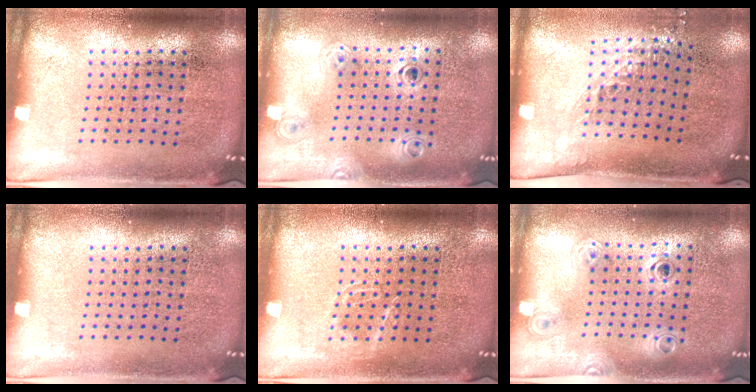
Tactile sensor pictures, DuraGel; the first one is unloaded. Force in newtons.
{"total": 1.2, "press": 1.0, "slide": 0.6}
{"total": 1.4, "press": 1.0, "slide": 1.0}
{"total": 0.0}
{"total": 1.1, "press": 1.0, "slide": 0.3}
{"total": 1.2, "press": 1.0, "slide": 0.6}